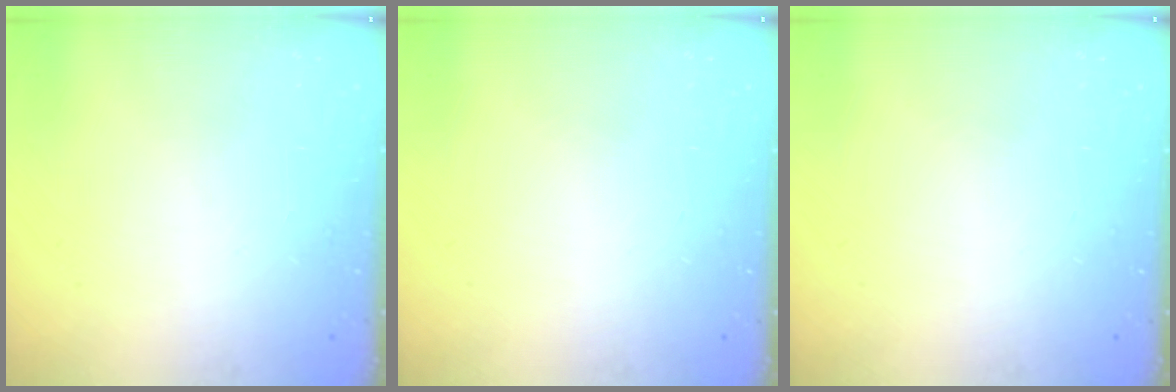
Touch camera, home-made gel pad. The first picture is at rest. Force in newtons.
{"total": 0.0}
{"total": 0.0}